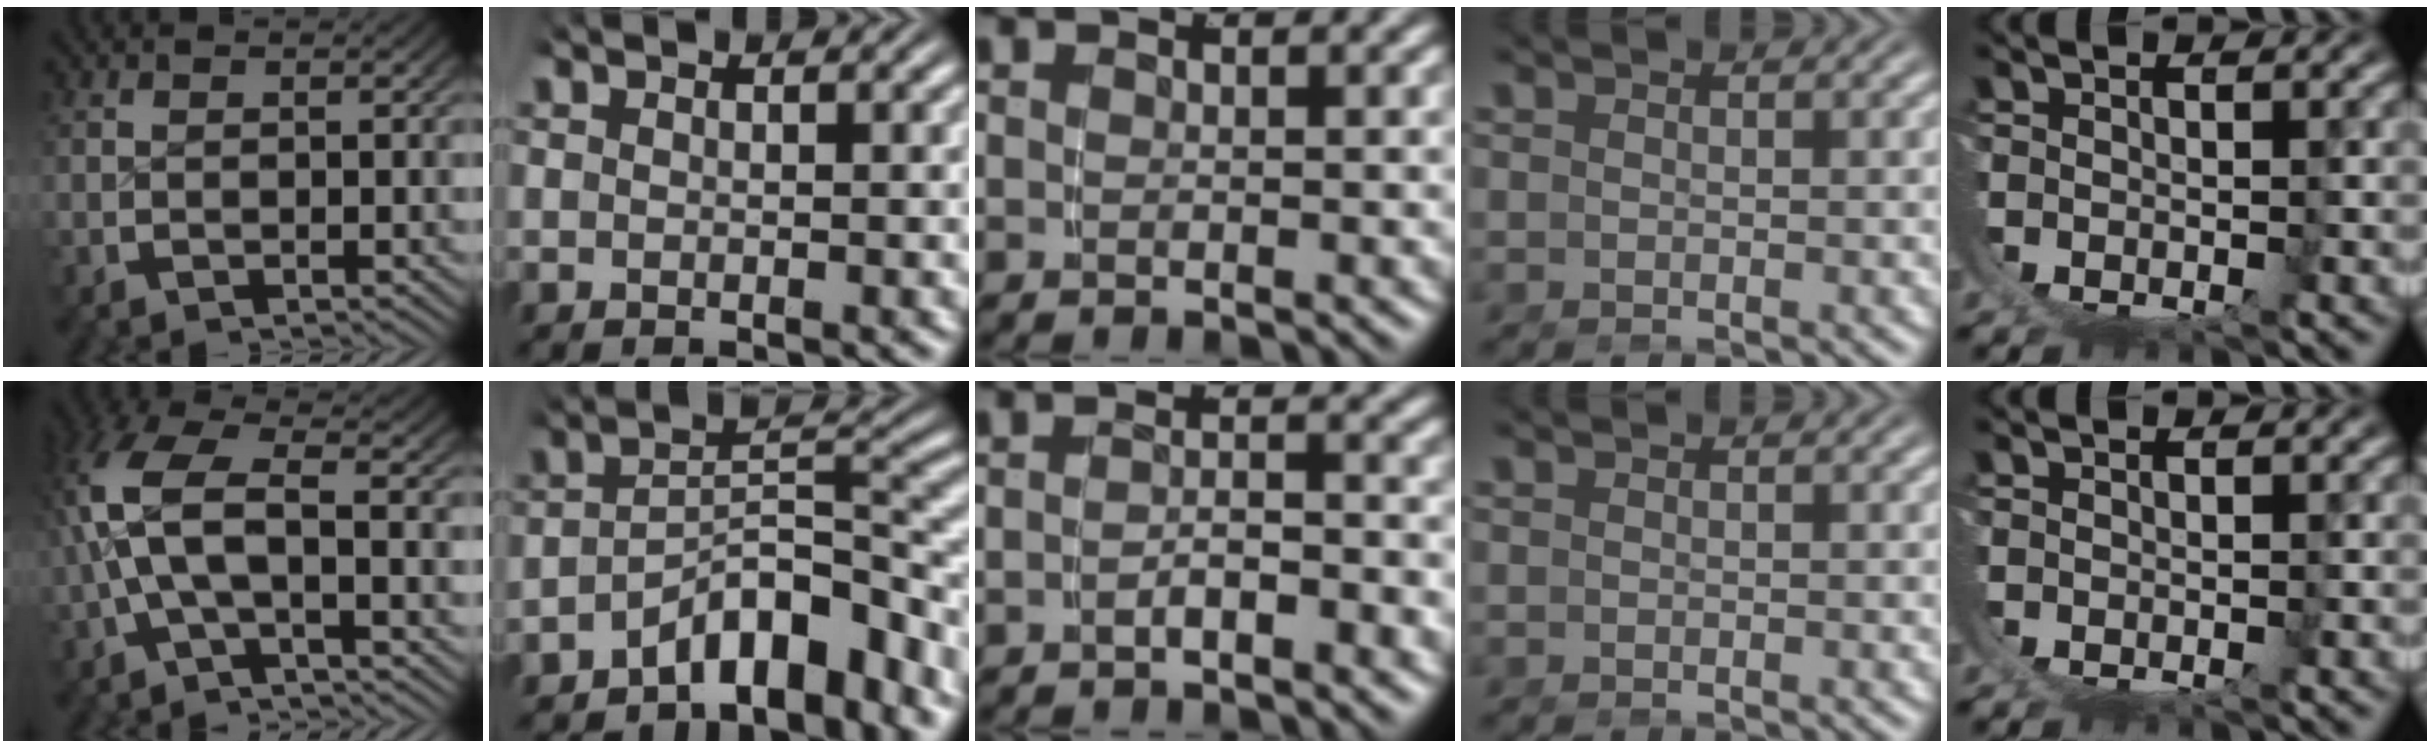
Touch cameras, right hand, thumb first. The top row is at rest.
{"thumb": {"total": 7.5, "force": [0.1, 3.9, 6.4], "torque": [-0.152, -0.008, 0.002]}, "index": {"total": 7.4, "force": [-4.1, 2.6, 5.6], "torque": [-0.080, -0.013, -0.061]}, "middle": {"total": 2.0, "force": [-1.7, 0.1, 1.0], "torque": [-0.010, 0.000, -0.032]}}